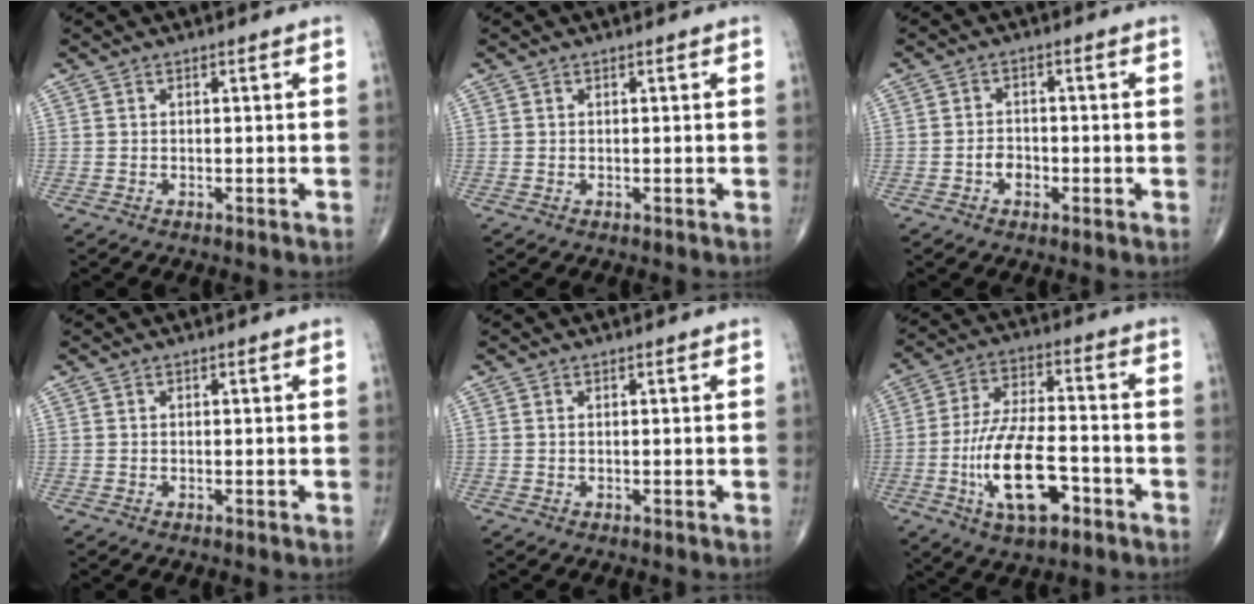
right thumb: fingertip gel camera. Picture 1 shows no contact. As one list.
[{"total": 0.0}, {"total": 2.9, "force": [-1.1, 2.1, 1.6], "torque": [-0.014, 0.008, -0.022]}, {"total": 0.0}, {"total": 0.0}, {"total": 15.2, "force": [-5.4, 6.4, 12.7], "torque": [-0.234, 0.027, -0.092]}]